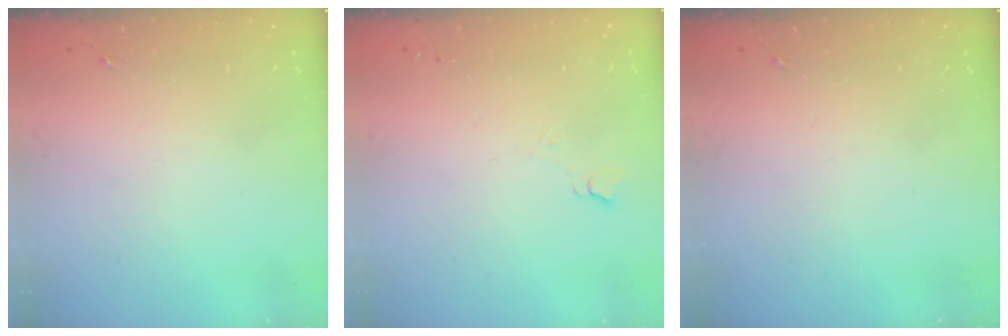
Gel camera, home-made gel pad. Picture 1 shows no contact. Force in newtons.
{"total": 4.1, "press": 4.0, "slide": 0.6}
{"total": 0.0}